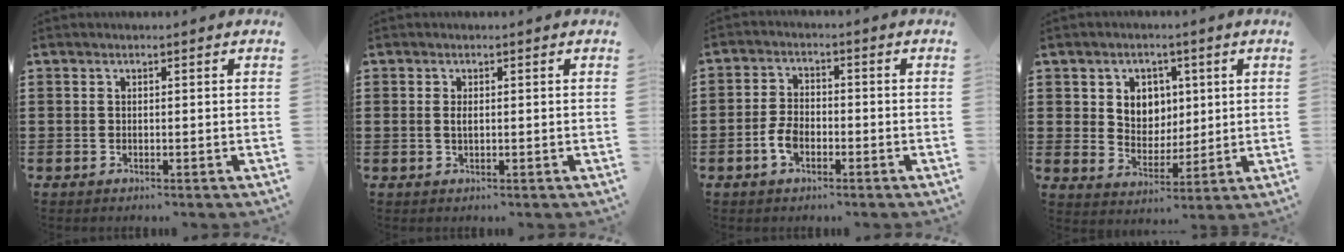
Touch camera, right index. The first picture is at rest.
{"total": 1.2, "force": [0.2, 0.5, 1.1], "torque": [-0.023, 0.004, 0.003]}
{"total": 4.0, "force": [-1.4, 2.3, 2.9], "torque": [-0.074, -0.002, -0.031]}
{"total": 5.1, "force": [1.9, 4.6, 1.3], "torque": [-0.042, 0.008, 0.032]}